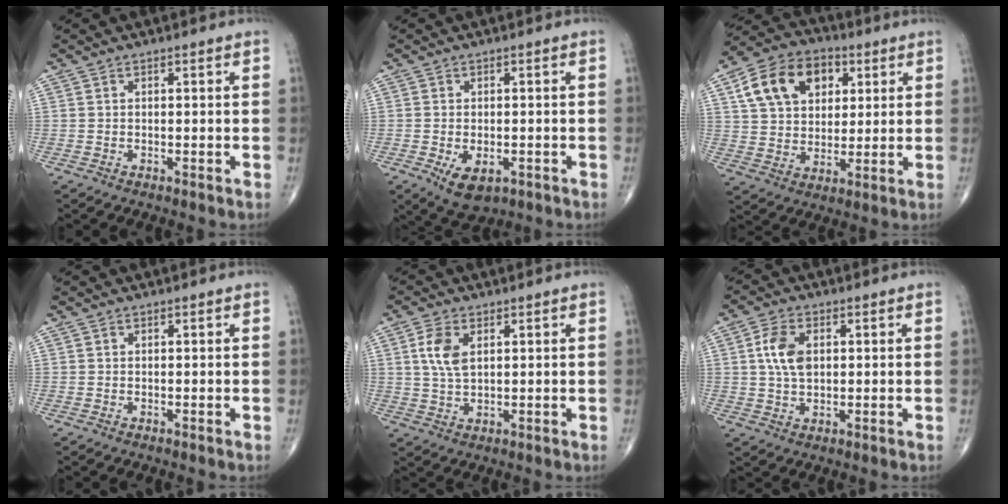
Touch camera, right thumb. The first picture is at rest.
{"total": 6.1, "force": [-2.2, 3.6, 4.4], "torque": [-0.068, -0.001, -0.025]}
{"total": 15.5, "force": [5.6, 11.0, 9.4], "torque": [-0.140, 0.001, 0.096]}
{"total": 0.0}
{"total": 6.1, "force": [1.9, 3.4, 4.7], "torque": [-0.096, -0.004, 0.038]}
{"total": 7.0, "force": [1.4, 4.3, 5.3], "torque": [-0.098, -0.001, 0.024]}